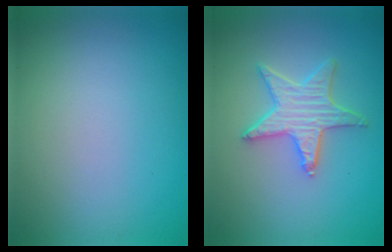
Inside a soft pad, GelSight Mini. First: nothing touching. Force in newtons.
{"total": 3.9, "press": 3.6, "slide": 1.6}